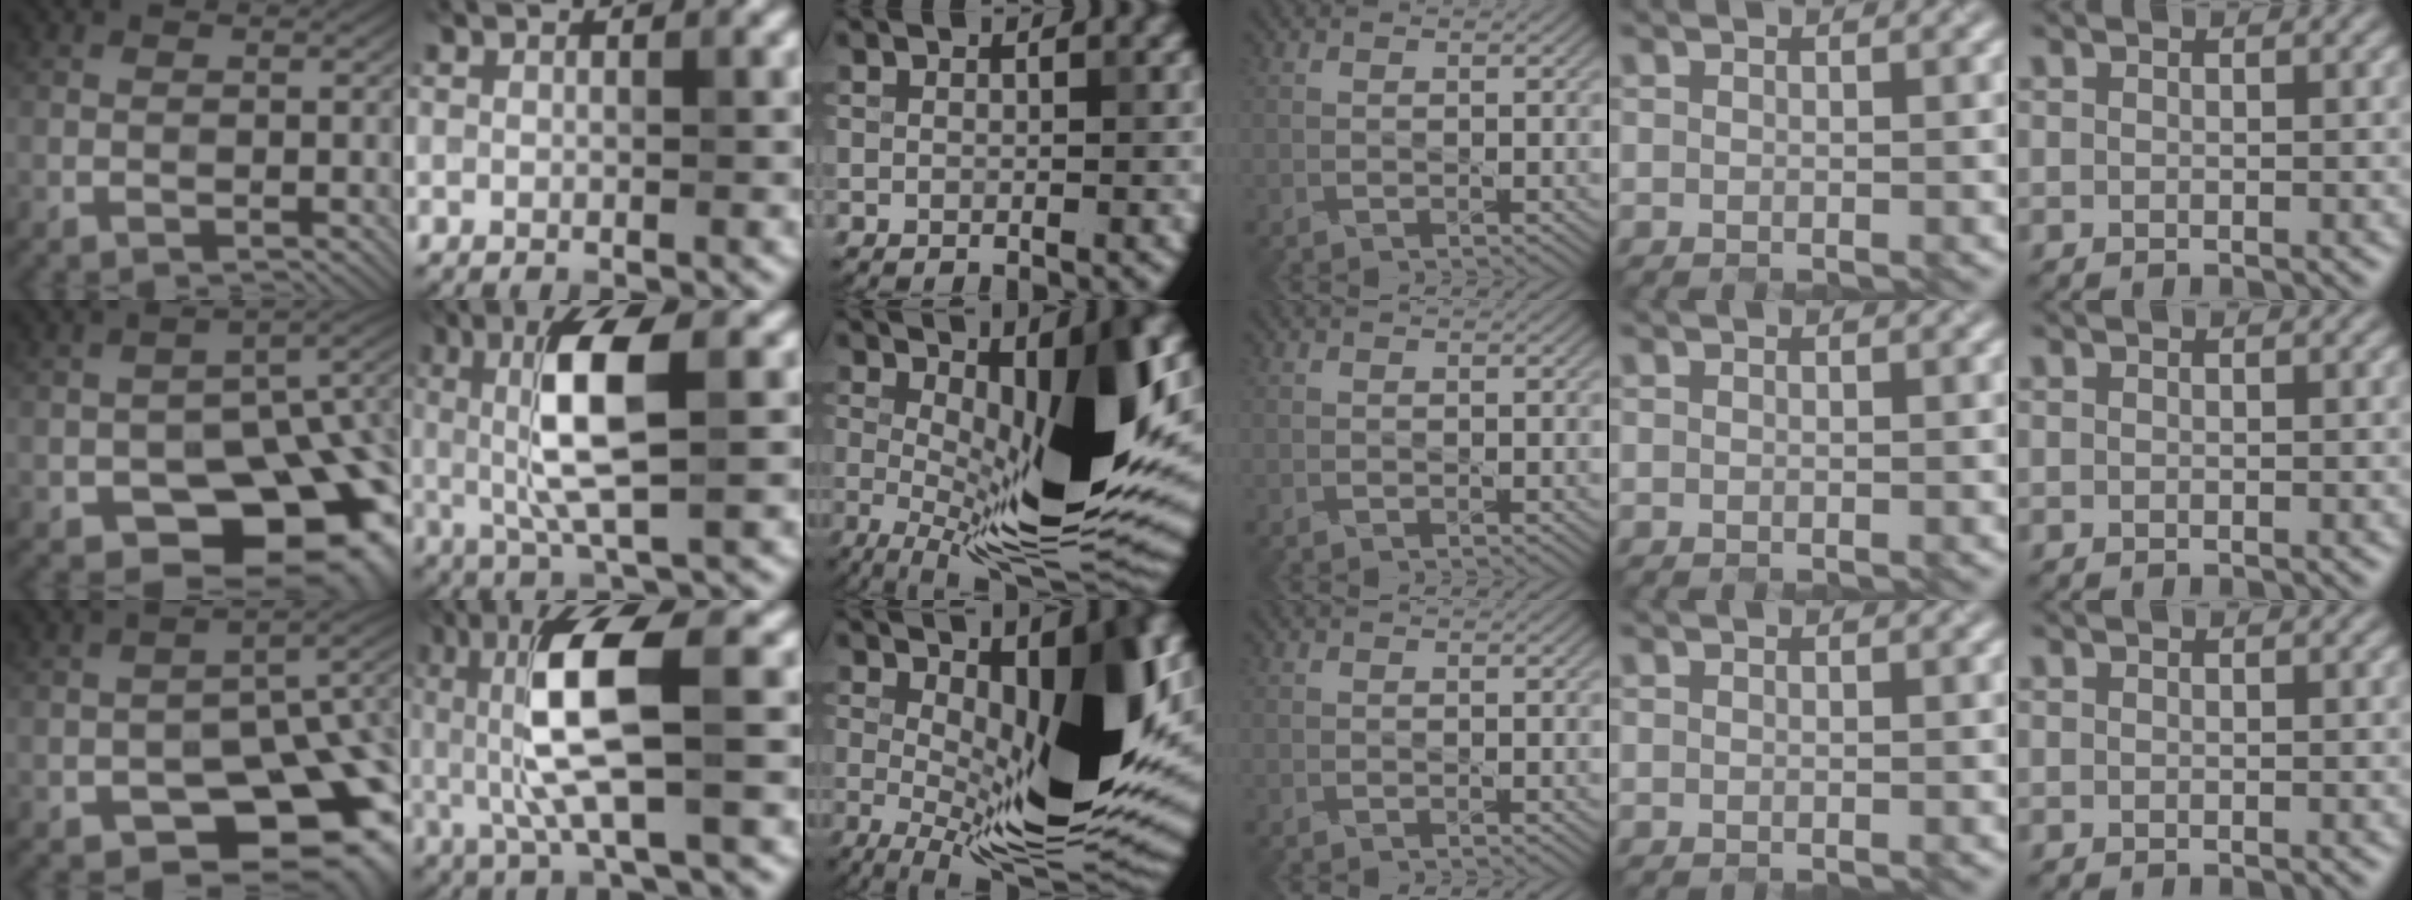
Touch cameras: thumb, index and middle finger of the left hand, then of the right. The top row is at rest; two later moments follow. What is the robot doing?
{"motion": "open", "object": "stapler"}